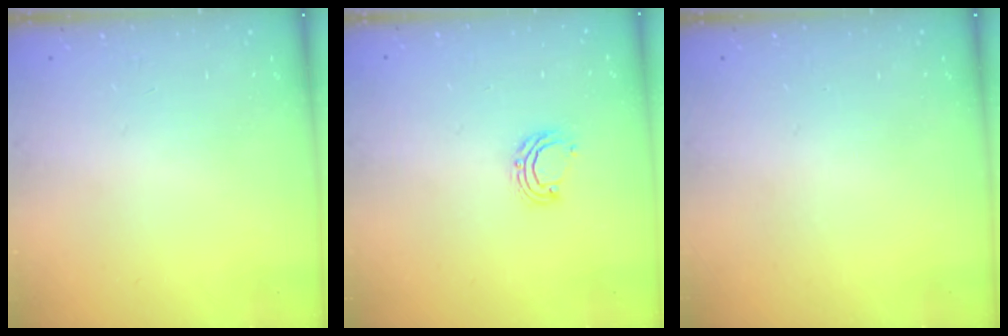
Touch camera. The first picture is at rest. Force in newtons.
{"total": 5.6, "press": 5.6, "slide": 1.0}
{"total": 0.0}